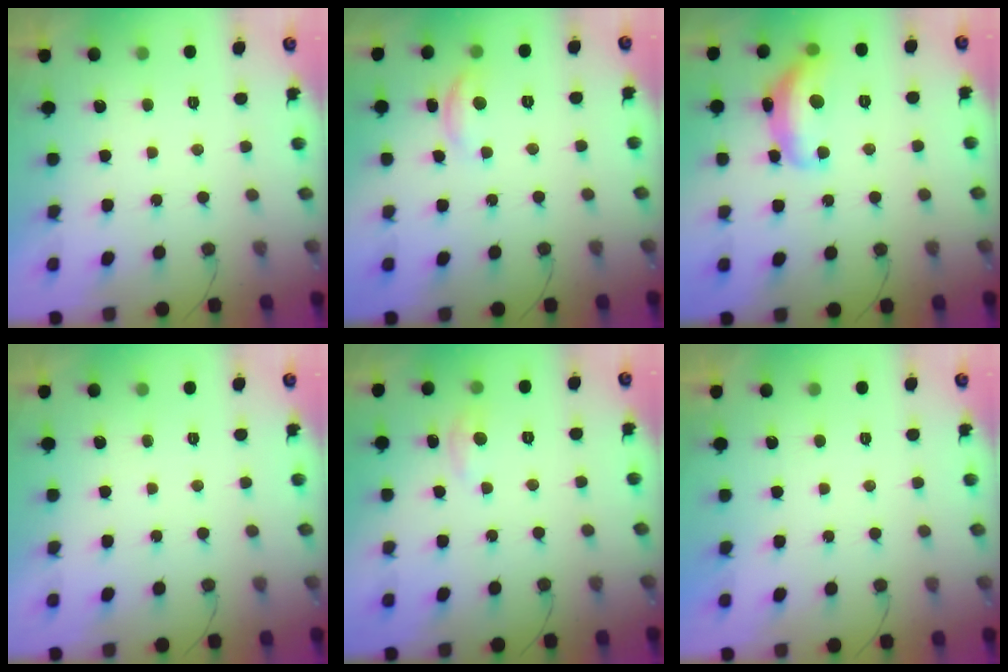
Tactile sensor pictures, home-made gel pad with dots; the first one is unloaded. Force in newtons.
{"total": 6.5, "press": 6.5, "slide": 0.4}
{"total": 14.0, "press": 14.0, "slide": 0.7}
{"total": 0.0}
{"total": 5.0, "press": 5.0, "slide": 0.5}
{"total": 0.0}